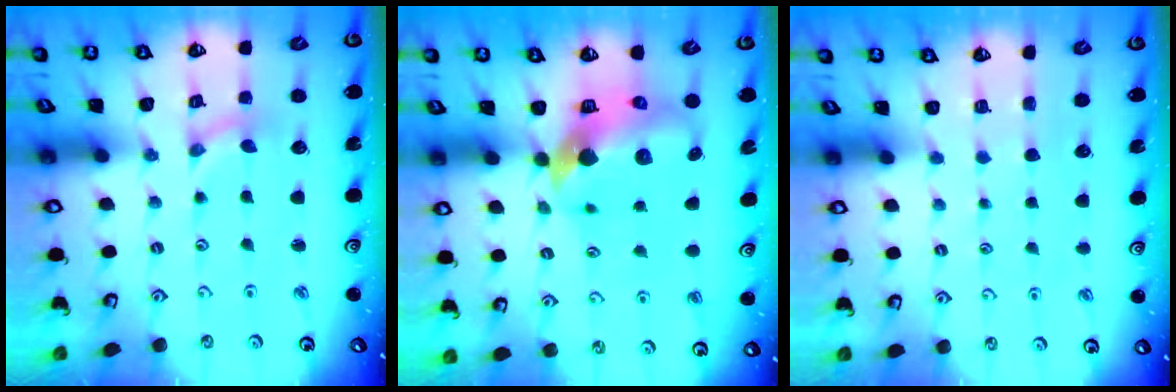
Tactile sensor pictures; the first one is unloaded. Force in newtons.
{"total": 11.3, "press": 11.2, "slide": 1.8}
{"total": 0.0}